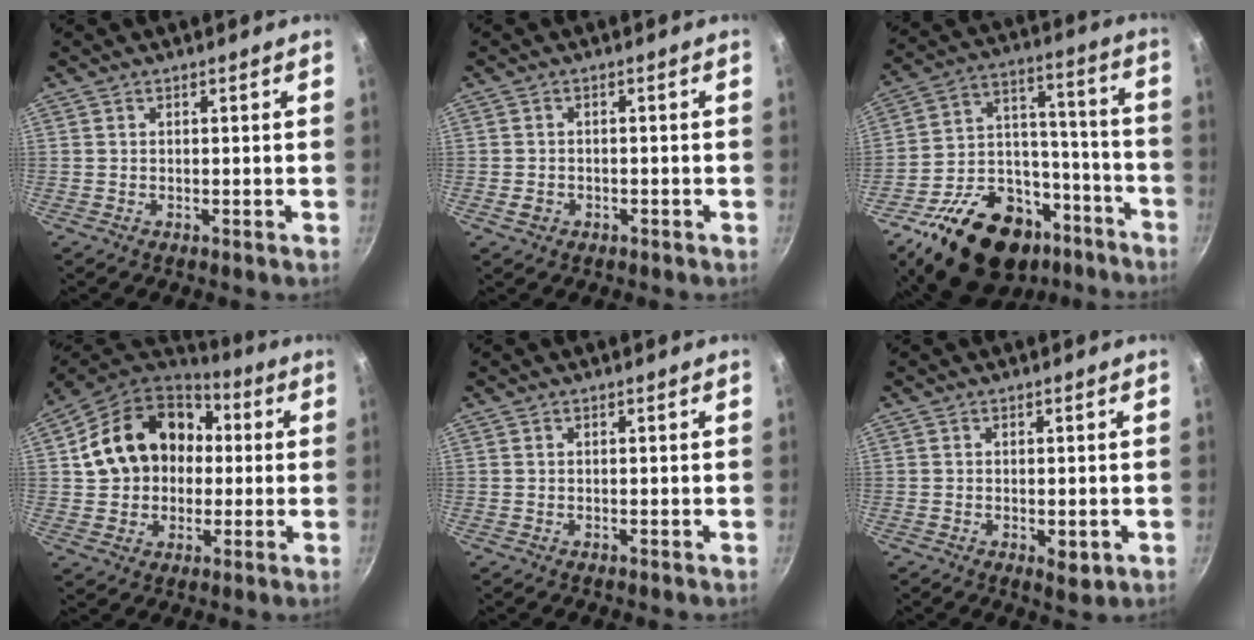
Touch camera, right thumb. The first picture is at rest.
{"total": 2.4, "force": [-1.0, 1.9, 1.1], "torque": [-0.017, 0.013, -0.012]}
{"total": 28.7, "force": [-17.7, 17.2, 14.7], "torque": [-0.194, 0.120, -0.261]}
{"total": 18.9, "force": [2.6, 15.2, 11.0], "torque": [-0.174, 0.042, 0.042]}
{"total": 0.0}
{"total": 3.4, "force": [-1.0, 1.5, 2.9], "torque": [-0.042, -0.007, -0.010]}